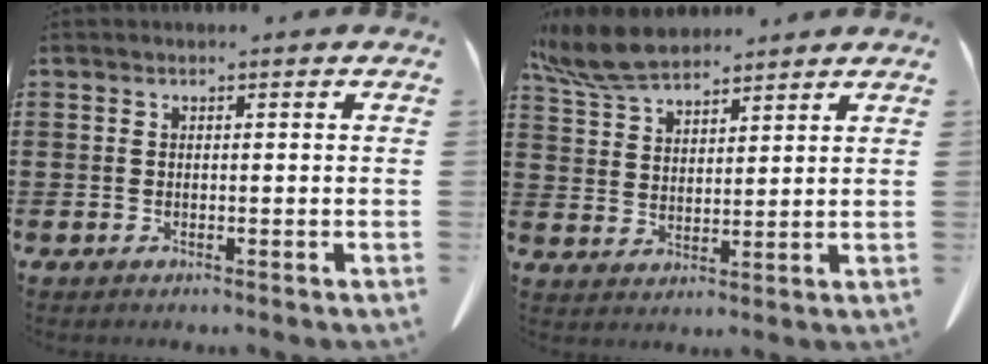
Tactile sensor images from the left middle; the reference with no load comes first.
{"total": 7.8, "force": [6.8, 2.2, 3.3], "torque": [-0.087, -0.011, 0.130]}